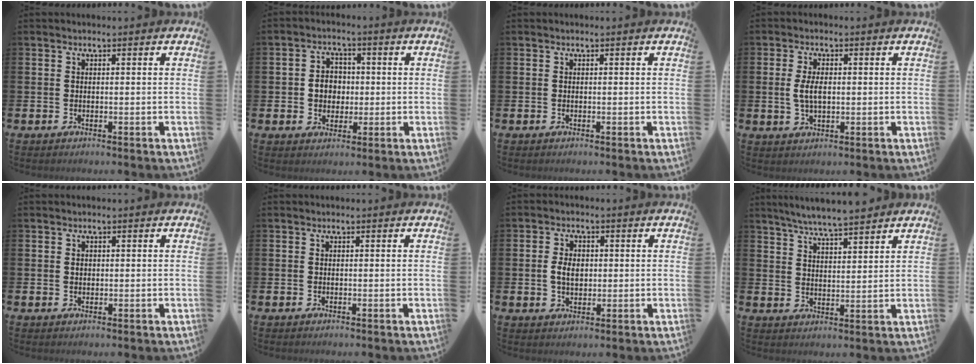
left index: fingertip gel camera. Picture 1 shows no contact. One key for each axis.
{"total": 3.9, "fx": 0.0, "fy": 3.4, "fz": 1.9, "tx": -0.025, "ty": 0.003, "tz": -0.009}
{"total": 0.0}
{"total": 3.9, "fx": 0.3, "fy": 2.0, "fz": 3.3, "tx": -0.069, "ty": 0.003, "tz": 0.001}
{"total": 0.8, "fx": 0.2, "fy": 0.7, "fz": 0.4, "tx": 0.004, "ty": 0.000, "tz": 0.001}
{"total": 0.0}
{"total": 3.5, "fx": 0.4, "fy": 2.4, "fz": 2.6, "tx": -0.032, "ty": 0.002, "tz": 0.000}
{"total": 5.8, "fx": 5.7, "fy": 0.1, "fz": 1.5, "tx": -0.050, "ty": -0.022, "tz": 0.103}